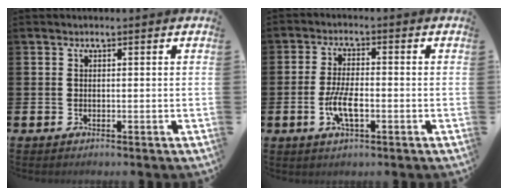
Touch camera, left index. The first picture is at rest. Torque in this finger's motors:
{"motor_torque": [1.07, 0.33, 0.21, 0.21]}